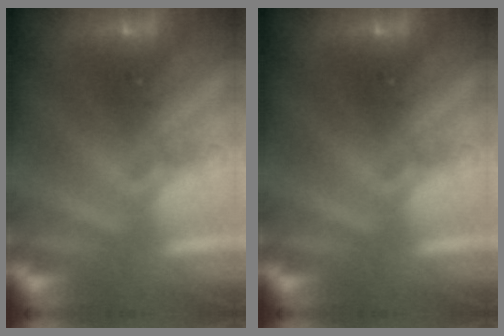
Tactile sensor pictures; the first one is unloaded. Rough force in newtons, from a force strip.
{"total": 0.0}